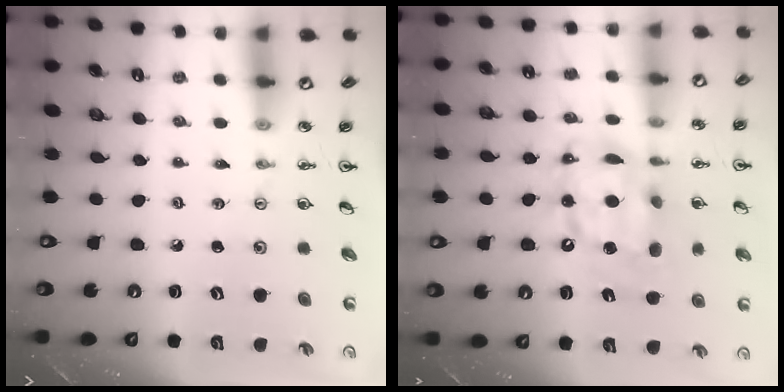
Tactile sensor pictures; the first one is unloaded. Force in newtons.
{"total": 13.7, "press": 13.6, "slide": 1.0}